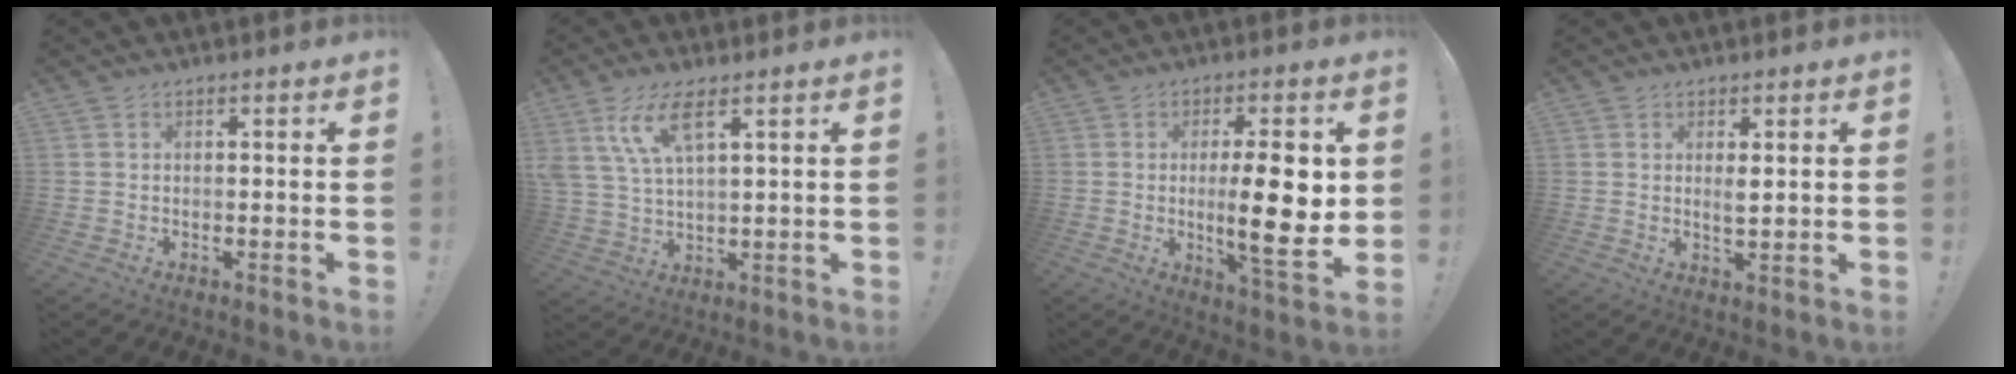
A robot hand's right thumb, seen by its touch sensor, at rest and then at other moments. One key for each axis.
{"total": 10.7, "fx": 5.7, "fy": 3.7, "fz": 8.3, "tx": -0.167, "ty": -0.014, "tz": 0.105}
{"total": 16.0, "fx": 0.5, "fy": 3.5, "fz": 15.6, "tx": -0.244, "ty": -0.021, "tz": -0.001}
{"total": 2.6, "fx": 1.0, "fy": 0.7, "fz": 2.2, "tx": -0.026, "ty": -0.012, "tz": 0.014}